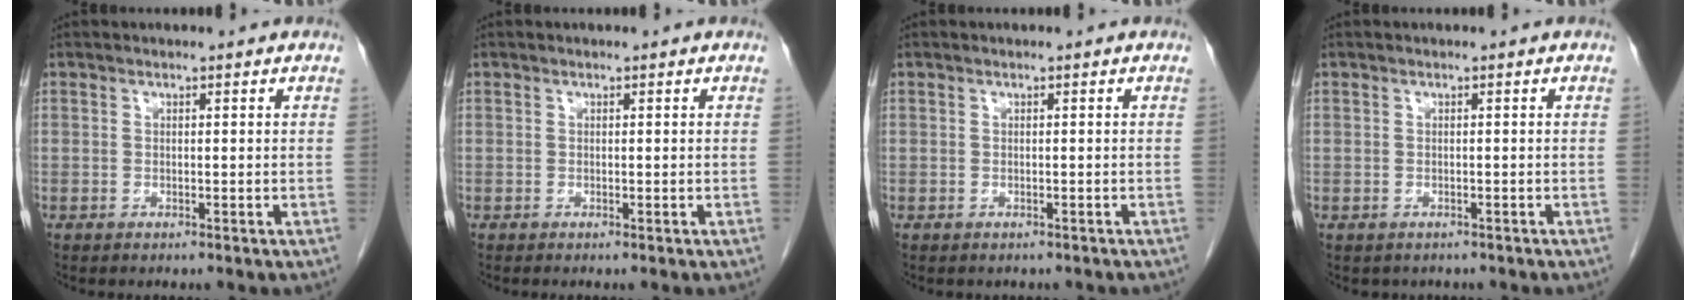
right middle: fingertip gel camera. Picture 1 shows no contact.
{"total": 0.0}
{"total": 1.4, "force": [-1.2, 0.6, 0.3], "torque": [-0.014, -0.001, -0.014]}
{"total": 1.9, "force": [-1.5, 1.1, 0.3], "torque": [-0.010, 0.000, -0.016]}